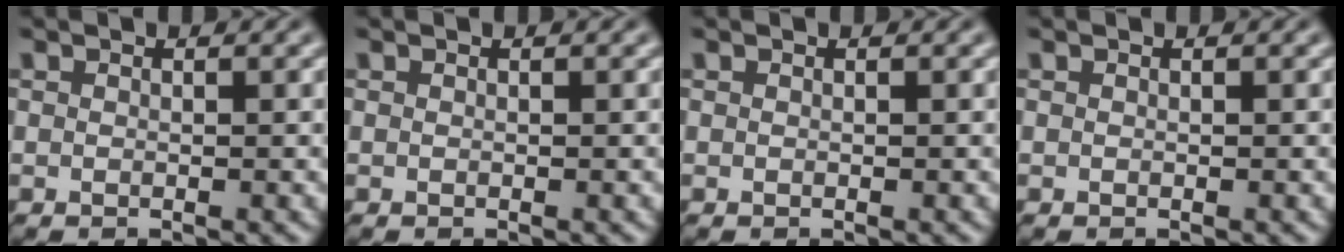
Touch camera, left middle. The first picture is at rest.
{"total": 0.0}
{"total": 0.0}
{"total": 0.0}